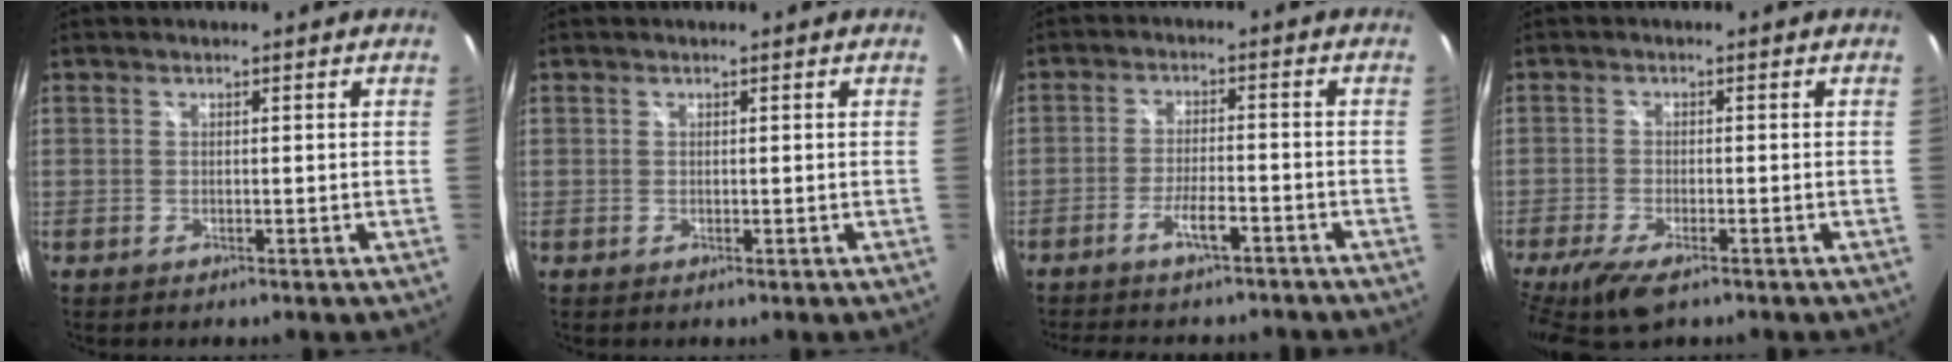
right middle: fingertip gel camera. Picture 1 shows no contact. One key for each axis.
{"total": 0.0}
{"total": 6.8, "fx": -5.6, "fy": 1.4, "fz": 3.5, "tx": -0.077, "ty": -0.006, "tz": -0.091}
{"total": 8.3, "fx": -5.6, "fy": 2.6, "fz": 5.5, "tx": -0.130, "ty": -0.031, "tz": -0.101}